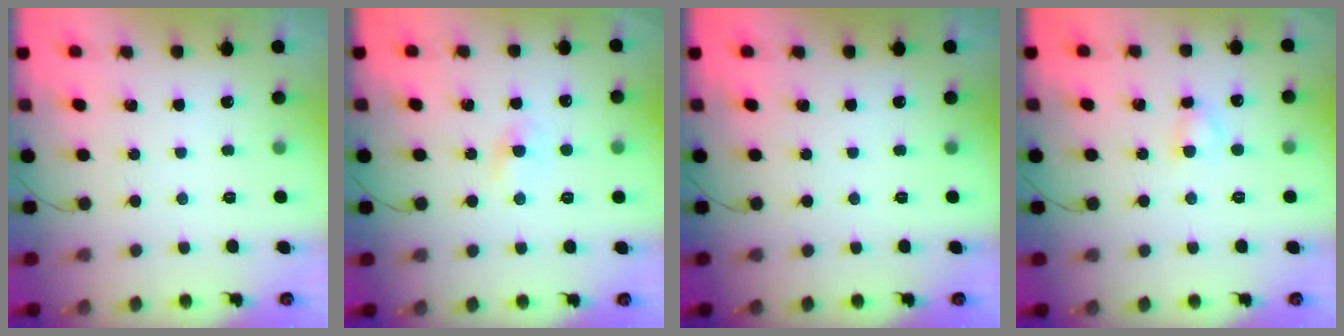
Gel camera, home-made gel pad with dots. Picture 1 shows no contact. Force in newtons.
{"total": 1.2, "press": 1.0, "slide": 0.7}
{"total": 0.0}
{"total": 3.3, "press": 3.0, "slide": 1.3}